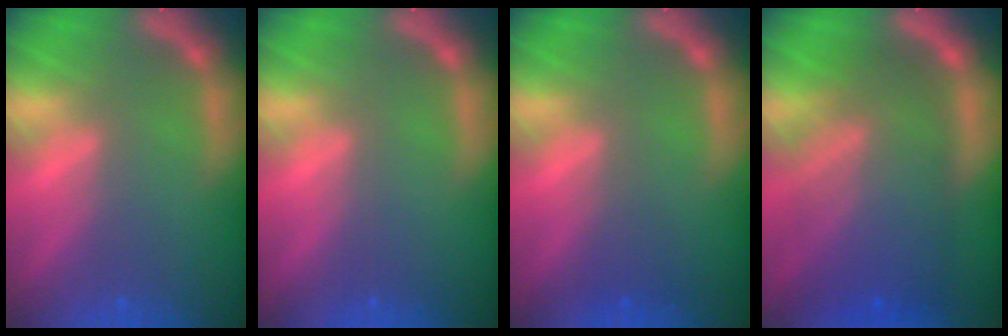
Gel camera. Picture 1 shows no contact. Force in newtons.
{"total": 0.0}
{"total": 1.5}
{"total": 10.0}